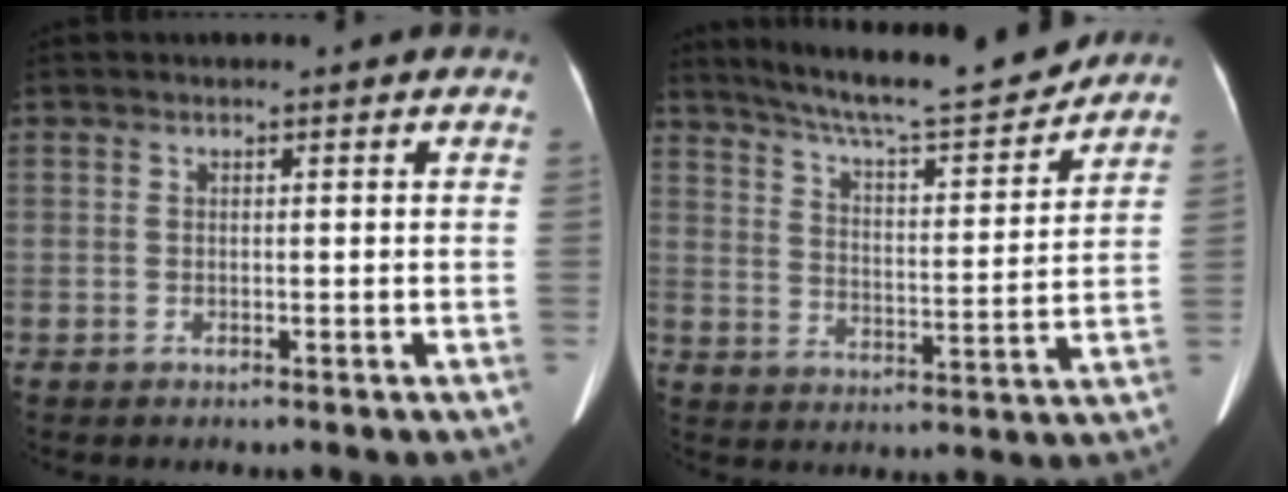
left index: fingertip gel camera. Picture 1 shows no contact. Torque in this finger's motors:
{"motor_torque": [0.09, -0.31, 0.00, 0.05]}